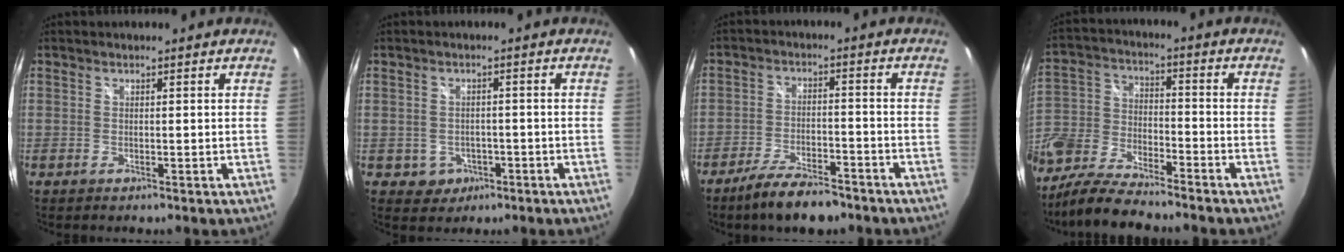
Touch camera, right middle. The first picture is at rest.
{"total": 3.9, "force": [-1.4, 3.5, 0.9], "torque": [-0.029, 0.005, -0.012]}
{"total": 9.5, "force": [-7.6, 2.7, 5.0], "torque": [-0.112, -0.010, -0.129]}
{"total": 15.8, "force": [-11.3, 6.7, 8.9], "torque": [-0.207, -0.023, -0.214]}